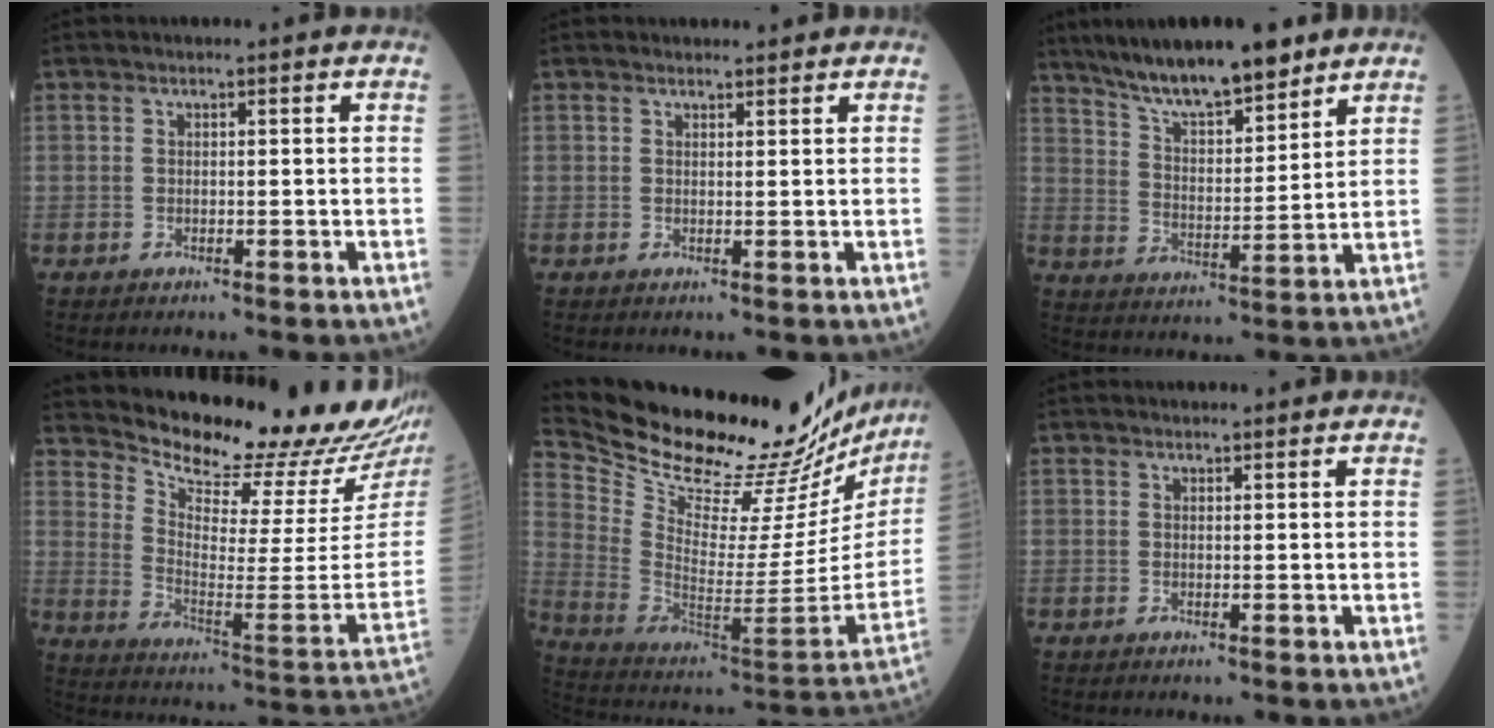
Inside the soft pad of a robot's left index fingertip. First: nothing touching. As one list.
[{"total": 1.8, "force": [1.8, 0.4, 0.1], "torque": [-0.007, 0.005, 0.027]}, {"total": 13.8, "force": [11.3, 2.5, 7.4], "torque": [-0.126, 0.007, 0.197]}, {"total": 20.9, "force": [19.5, 0.9, 7.3], "torque": [-0.136, -0.119, 0.264]}, {"total": 32.9, "force": [29.8, 4.8, 13.2], "torque": [-0.235, -0.113, 0.416]}, {"total": 1.6, "force": [1.6, 0.3, 0.3], "torque": [-0.010, 0.008, 0.021]}]